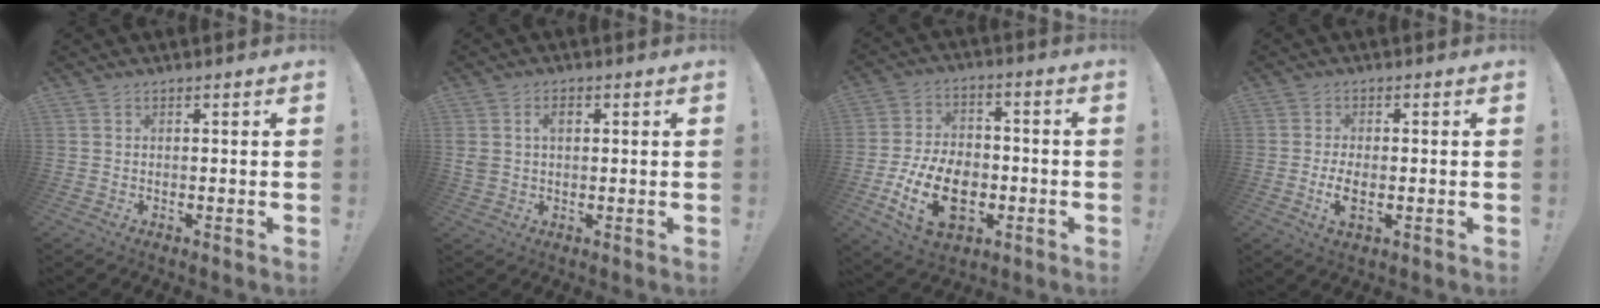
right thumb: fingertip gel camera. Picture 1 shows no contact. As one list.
[{"total": 3.8, "force": [1.0, 2.7, 2.5], "torque": [-0.046, 0.006, 0.016]}, {"total": 18.0, "force": [-5.8, 12.3, 11.8], "torque": [-0.204, 0.033, -0.091]}, {"total": 4.7, "force": [-0.9, 2.4, 3.9], "torque": [-0.068, -0.002, -0.016]}]